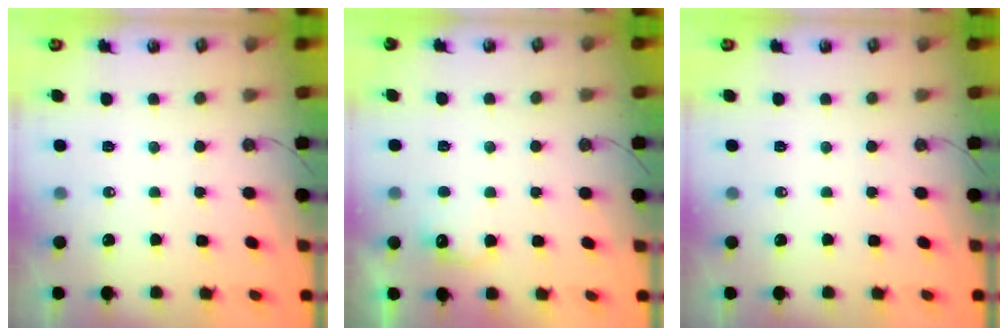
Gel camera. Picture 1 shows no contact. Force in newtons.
{"total": 7.2, "press": 7.1, "slide": 1.3}
{"total": 0.0}